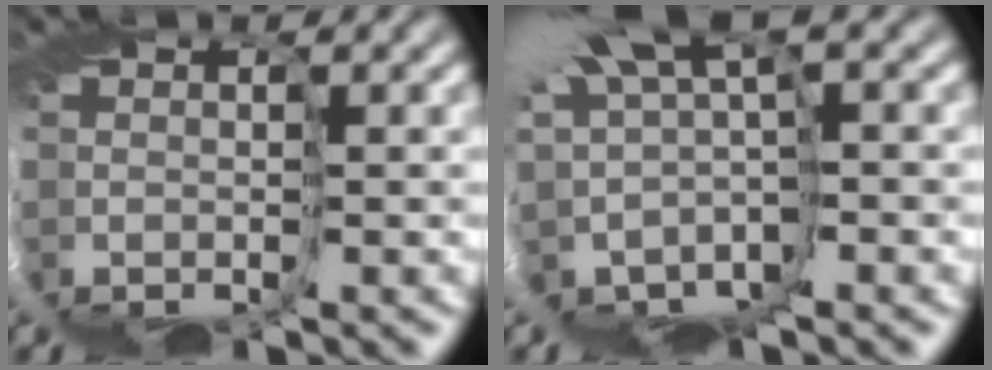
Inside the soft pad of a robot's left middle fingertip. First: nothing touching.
{"total": 8.1, "force": [1.2, 4.0, 6.9], "torque": [-0.167, -0.007, 0.028]}